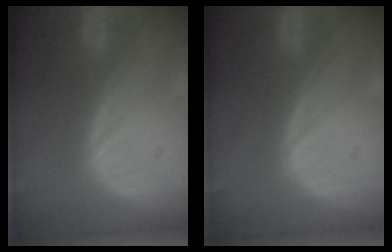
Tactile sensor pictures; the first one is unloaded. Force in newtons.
{"total": 0.0}